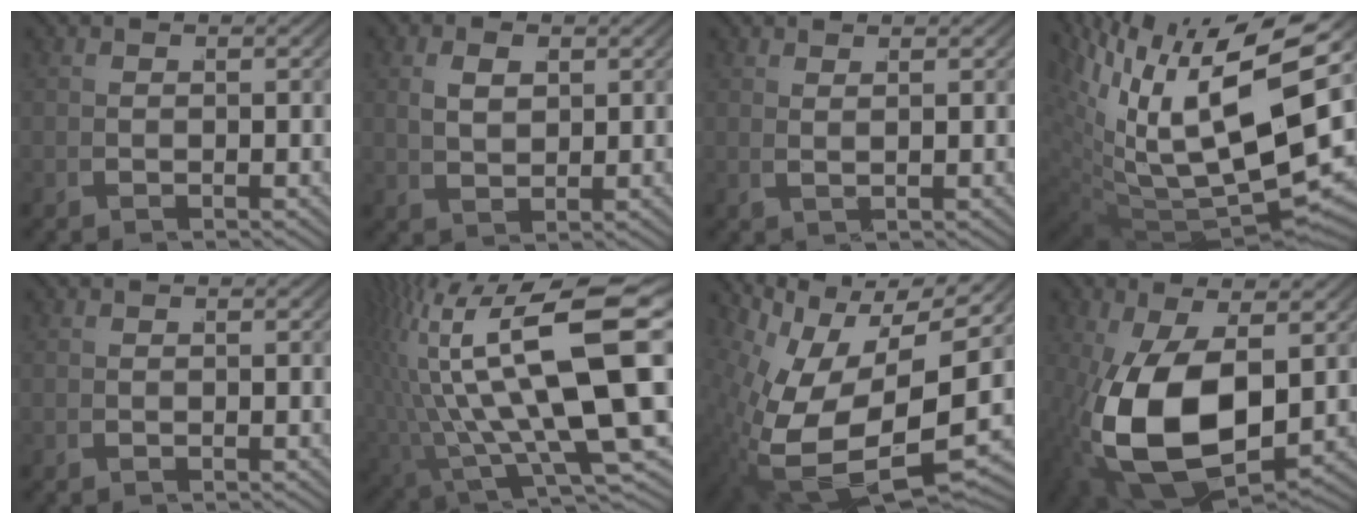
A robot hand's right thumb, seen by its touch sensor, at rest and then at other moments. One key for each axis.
{"total": 1.3, "fx": 1.0, "fy": 0.3, "fz": 0.7, "tx": -0.003, "ty": 0.009, "tz": 0.016}
{"total": 1.9, "fx": 1.4, "fy": -1.2, "fz": 0.1, "tx": 0.012, "ty": 0.016, "tz": 0.018}
{"total": 20.1, "fx": -0.5, "fy": 11.8, "fz": 16.3, "tx": -0.293, "ty": -0.055, "tz": 0.019}
{"total": 0.0}
{"total": 18.6, "fx": 0.0, "fy": 9.4, "fz": 16.0, "tx": -0.303, "ty": -0.051, "tz": 0.021}
{"total": 17.3, "fx": -0.9, "fy": 10.9, "fz": 13.4, "tx": -0.281, "ty": -0.048, "tz": 0.006}
{"total": 14.3, "fx": -1.9, "fy": 8.2, "fz": 11.5, "tx": -0.275, "ty": -0.055, "tz": -0.006}